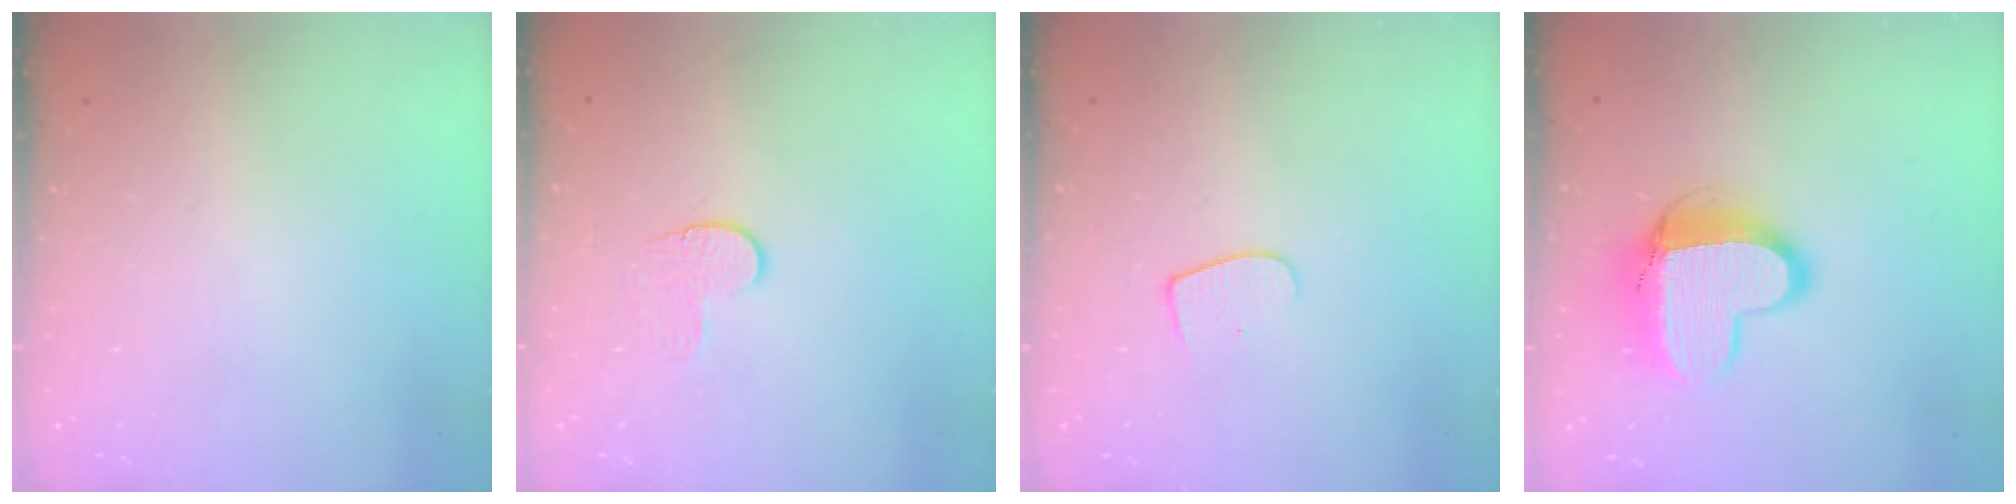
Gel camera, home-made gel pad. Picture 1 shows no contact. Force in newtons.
{"total": 6.8, "press": 6.8, "slide": 0.6}
{"total": 5.0, "press": 5.0, "slide": 0.4}
{"total": 12.5, "press": 12.5, "slide": 1.0}